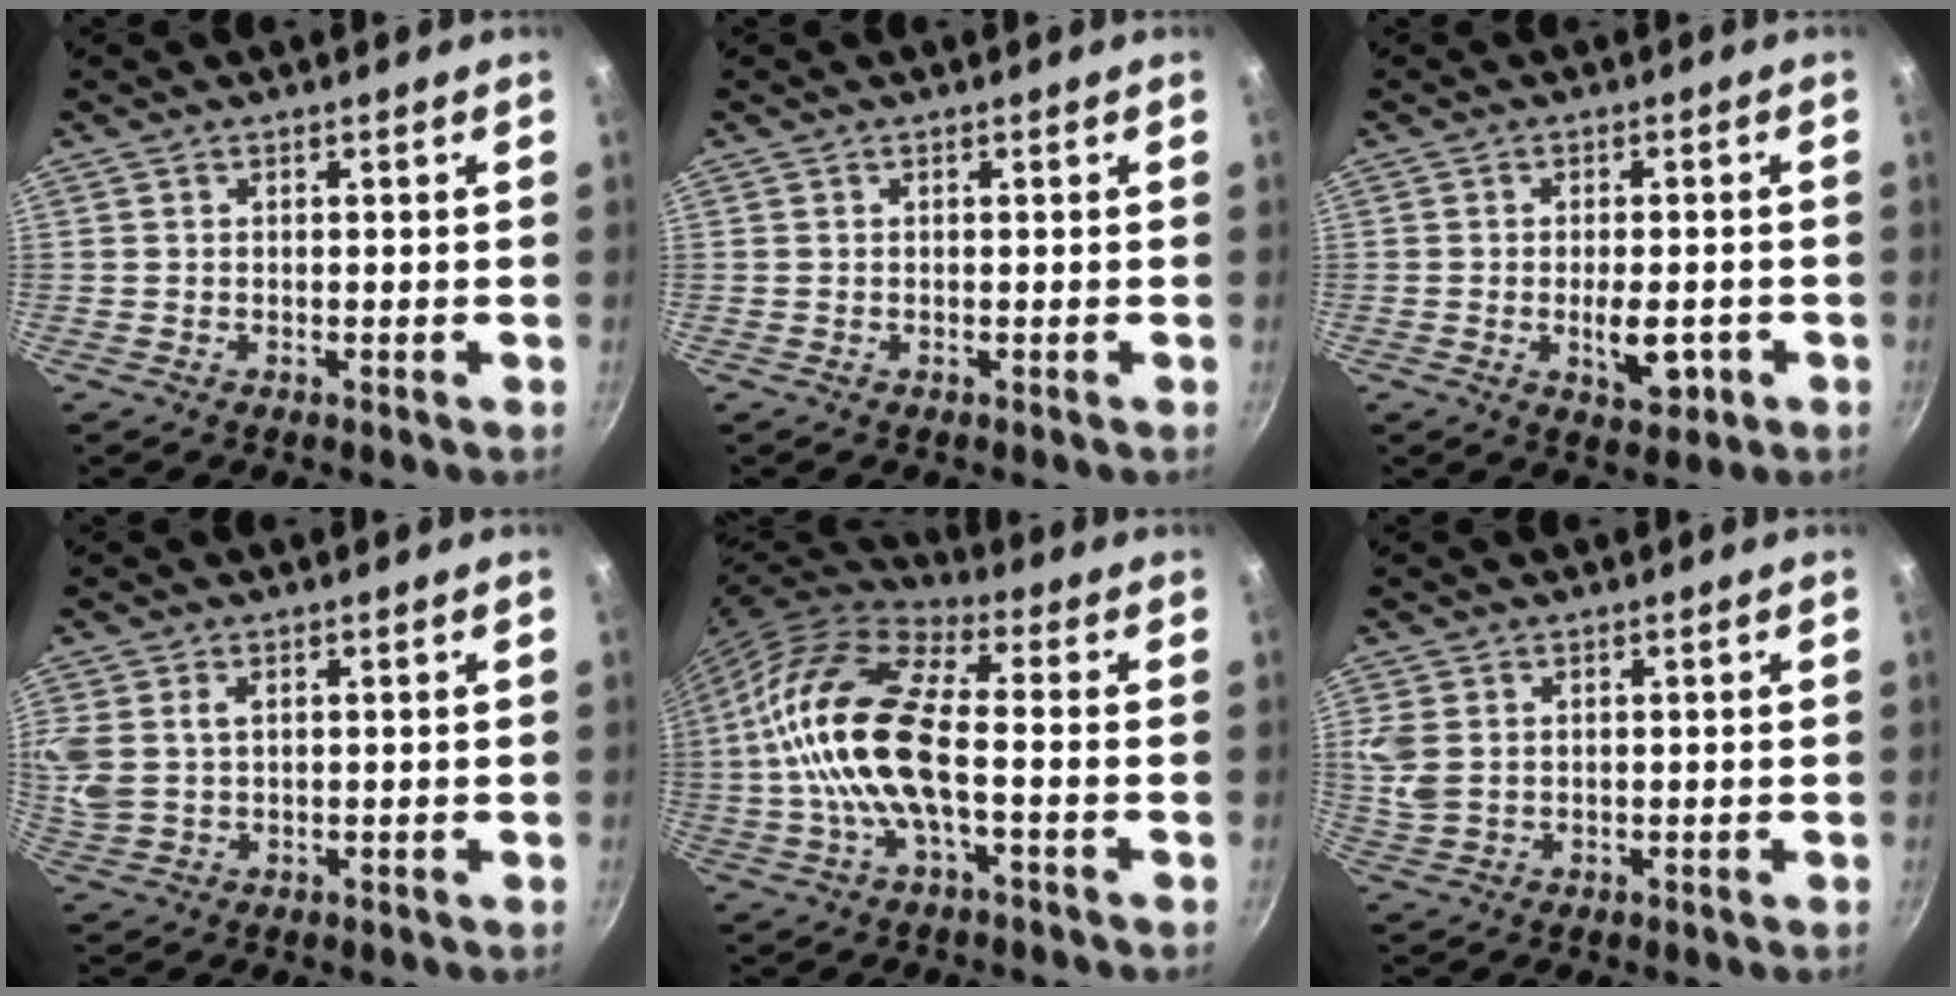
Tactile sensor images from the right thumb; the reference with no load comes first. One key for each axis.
{"total": 0.0}
{"total": 5.8, "fx": -1.6, "fy": 2.8, "fz": 4.8, "tx": -0.065, "ty": 0.002, "tz": -0.017}
{"total": 7.1, "fx": 1.4, "fy": 4.8, "fz": 5.1, "tx": -0.136, "ty": 0.008, "tz": 0.039}
{"total": 18.0, "fx": -1.5, "fy": 7.3, "fz": 16.4, "tx": -0.345, "ty": 0.035, "tz": -0.032}
{"total": 4.6, "fx": 0.8, "fy": 3.2, "fz": 3.2, "tx": -0.083, "ty": 0.001, "tz": 0.021}